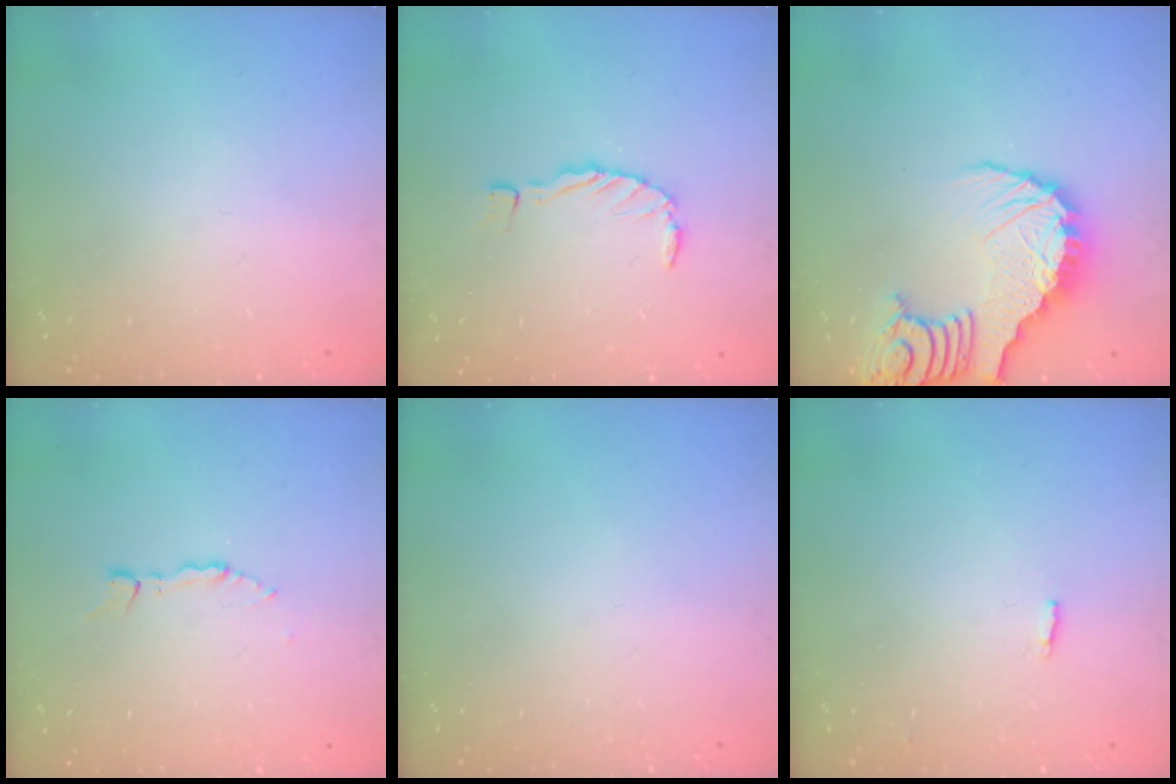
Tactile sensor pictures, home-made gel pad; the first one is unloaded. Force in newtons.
{"total": 0.0}
{"total": 11.0, "press": 10.9, "slide": 1.7}
{"total": 2.0, "press": 2.0, "slide": 0.2}
{"total": 0.0}
{"total": 2.2, "press": 2.1, "slide": 0.5}